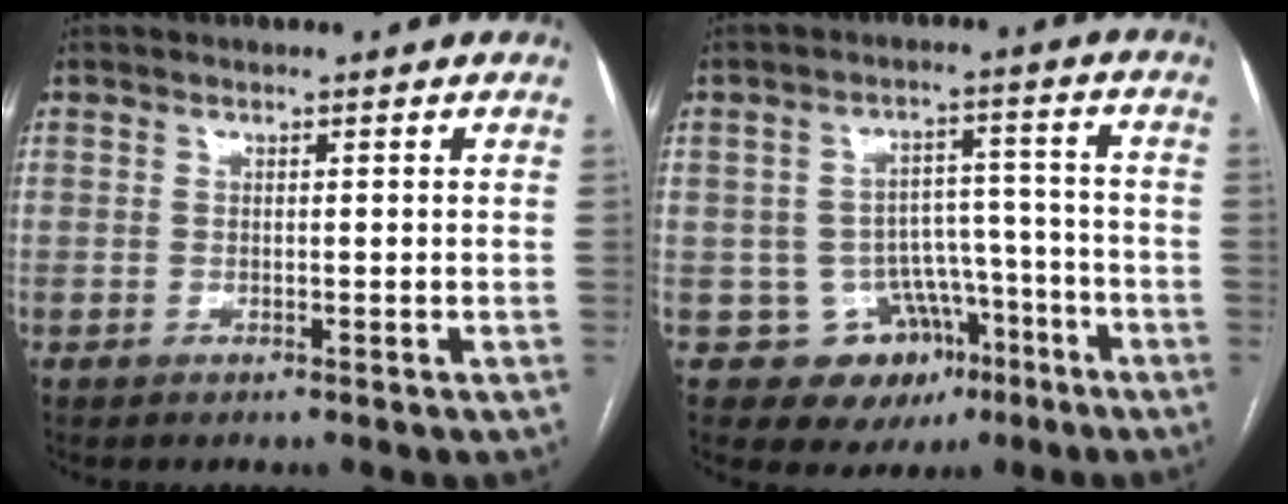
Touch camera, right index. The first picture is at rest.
{"total": 9.6, "force": [-4.7, 8.1, 2.4], "torque": [-0.012, 0.042, -0.055]}